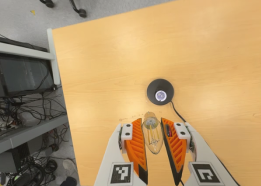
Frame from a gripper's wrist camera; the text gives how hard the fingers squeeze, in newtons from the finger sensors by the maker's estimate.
{"total": 10.4, "left": 9.8, "right": 11.0}